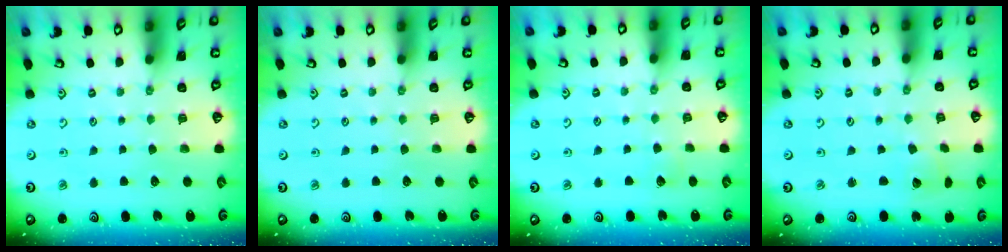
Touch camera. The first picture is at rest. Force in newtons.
{"total": 0.0}
{"total": 1.8, "press": 1.8, "slide": 0.2}
{"total": 2.1, "press": 2.1, "slide": 0.2}